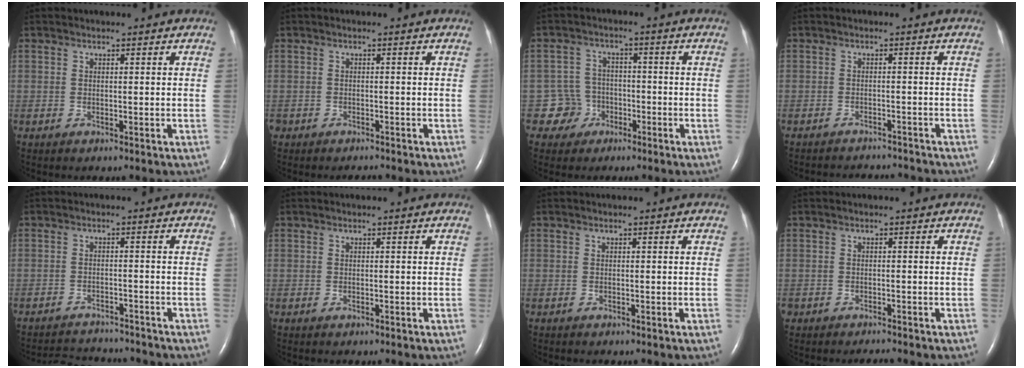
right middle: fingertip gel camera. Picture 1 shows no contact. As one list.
[{"total": 1.5, "force": [-1.3, 0.6, 0.2], "torque": [-0.009, -0.004, -0.020]}, {"total": 4.8, "force": [-2.2, 4.3, -0.5], "torque": [0.017, 0.016, -0.037]}, {"total": 7.2, "force": [-7.1, 1.1, 0.9], "torque": [-0.014, 0.001, -0.088]}, {"total": 7.8, "force": [-7.6, 1.2, 1.1], "torque": [-0.020, 0.001, -0.108]}, {"total": 0.0}, {"total": 0.0}, {"total": 0.9, "force": [-0.9, 0.1, 0.1], "torque": [-0.006, -0.005, -0.013]}]